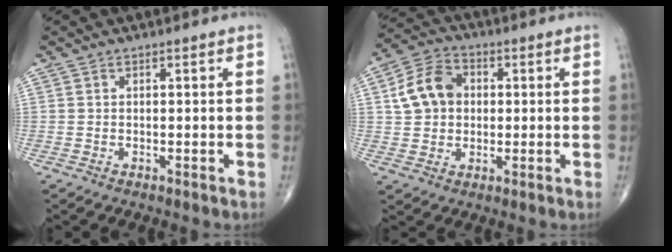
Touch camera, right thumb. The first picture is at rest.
{"total": 9.7, "force": [1.3, 7.7, 5.9], "torque": [-0.090, 0.016, 0.017]}